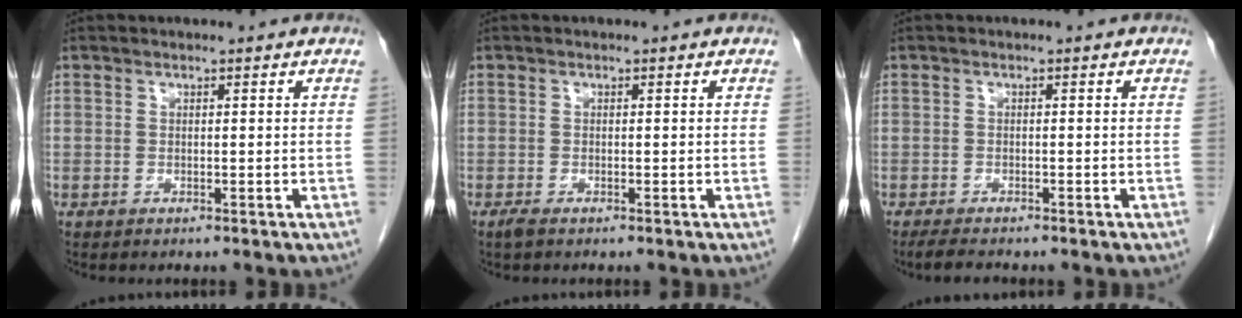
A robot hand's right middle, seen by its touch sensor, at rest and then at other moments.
{"total": 0.9, "force": [-0.7, 0.2, 0.6], "torque": [-0.018, -0.004, -0.013]}
{"total": 2.7, "force": [-2.3, 0.5, 1.3], "torque": [-0.030, -0.008, -0.035]}